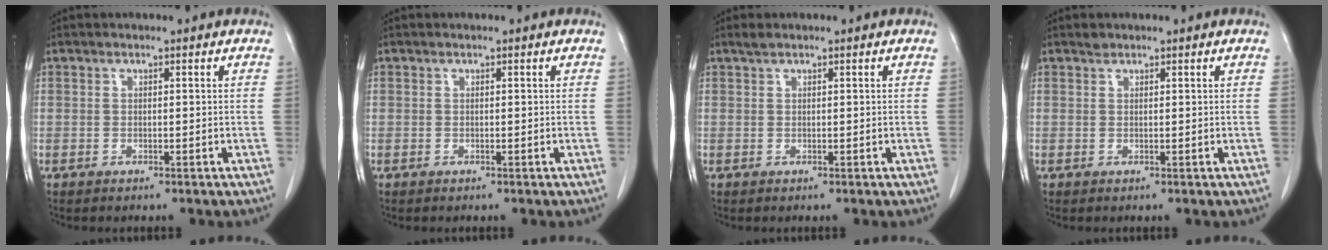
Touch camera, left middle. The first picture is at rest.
{"total": 0.0}
{"total": 0.8, "force": [0.7, 0.1, 0.4], "torque": [-0.013, 0.008, 0.017]}
{"total": 0.6, "force": [0.6, 0.3, 0.0], "torque": [-0.004, 0.002, 0.010]}